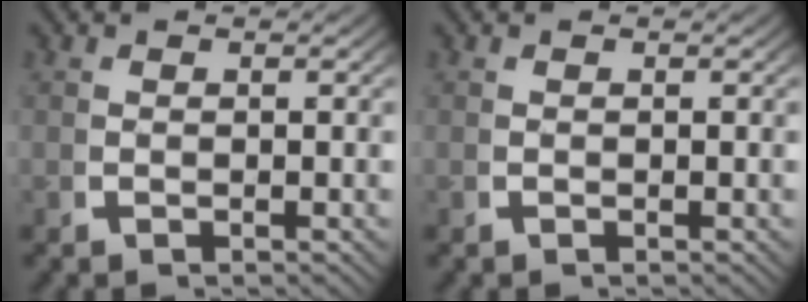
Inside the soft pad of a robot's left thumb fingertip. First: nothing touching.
{"total": 0.0}